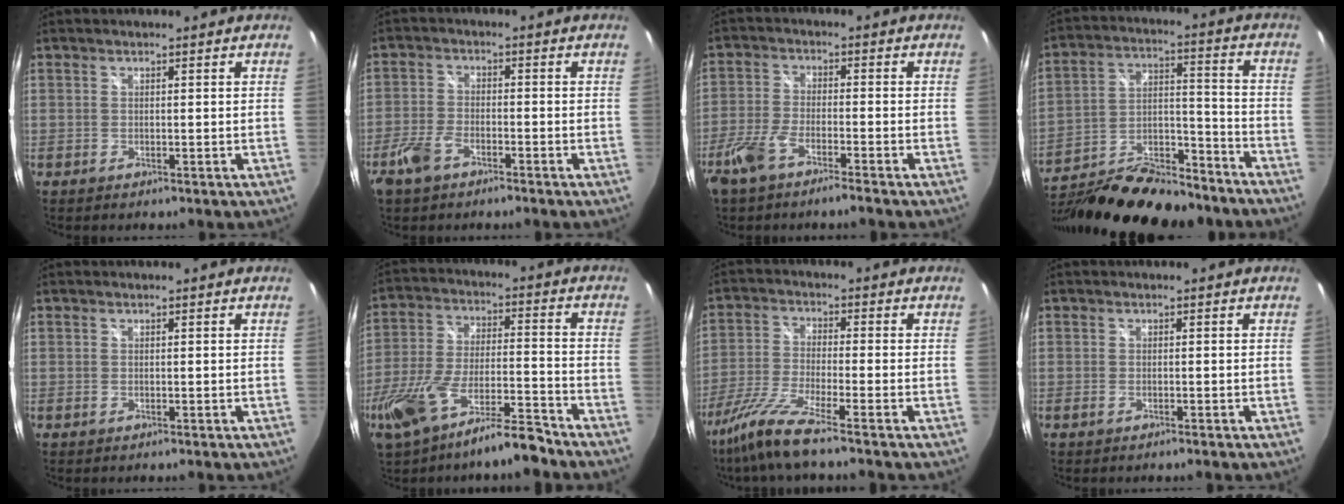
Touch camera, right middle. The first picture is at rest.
{"total": 5.7, "force": [-3.8, 2.5, 3.4], "torque": [-0.088, -0.002, -0.074]}
{"total": 6.4, "force": [-4.7, 1.3, 4.1], "torque": [-0.105, -0.004, -0.095]}
{"total": 25.9, "force": [-20.9, 7.1, 13.6], "torque": [-0.256, -0.027, -0.331]}
{"total": 0.0}
{"total": 14.9, "force": [-11.0, 3.3, 9.5], "torque": [-0.202, -0.019, -0.189]}
{"total": 9.0, "force": [-6.9, -0.6, 5.8], "torque": [-0.127, -0.022, -0.134]}
{"total": 0.8, "force": [-0.6, 0.2, 0.4], "torque": [-0.007, -0.002, -0.013]}